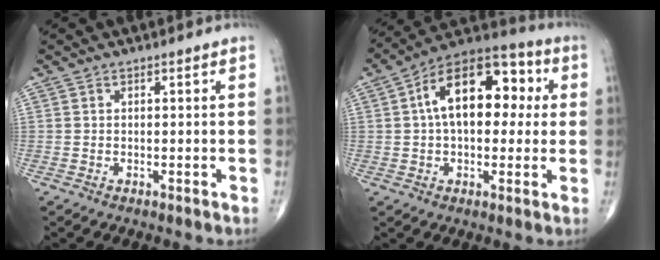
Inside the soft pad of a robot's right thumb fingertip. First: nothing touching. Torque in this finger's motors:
{"motor_torque": [0.68, 3.81, 1.81, 0.45, 0.39]}